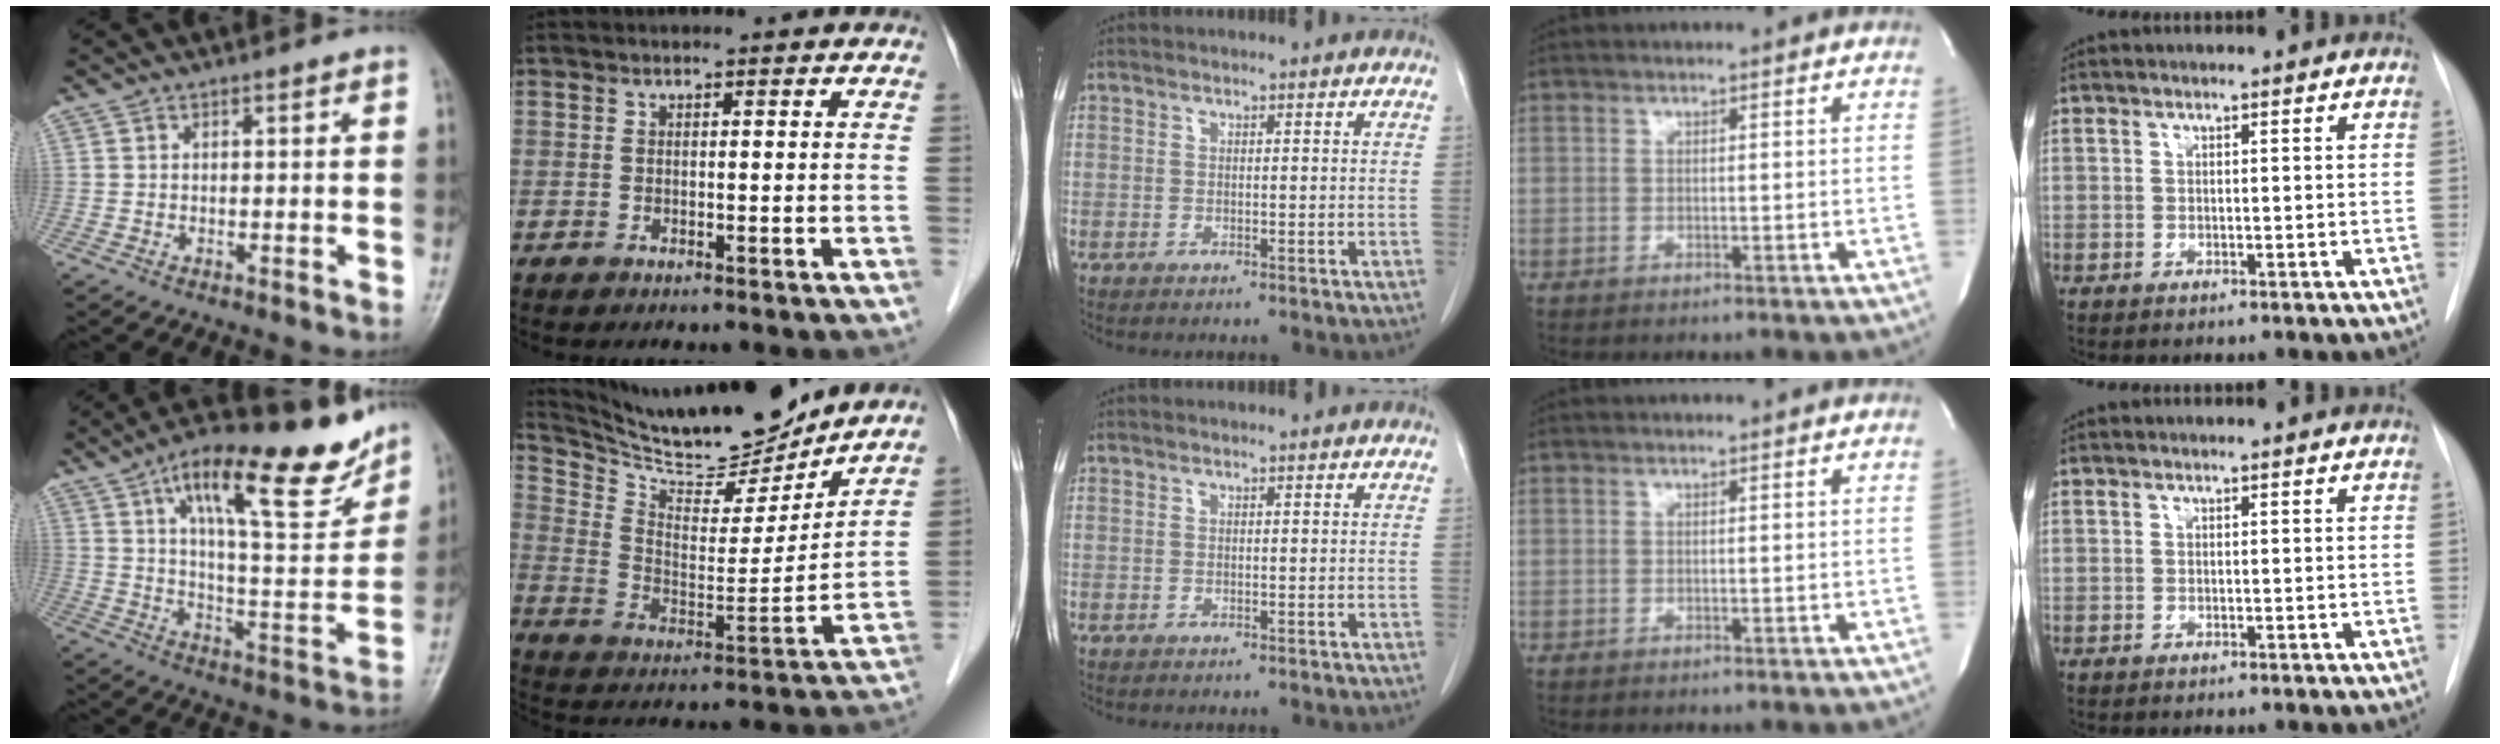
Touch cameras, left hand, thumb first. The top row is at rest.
{"thumb": {"total": 21.9, "force": [13.3, 6.9, 15.9], "torque": [-0.200, -0.051, 0.208]}, "index": {"total": 16.9, "force": [16.0, 2.4, 4.9], "torque": [-0.103, -0.025, 0.267]}}